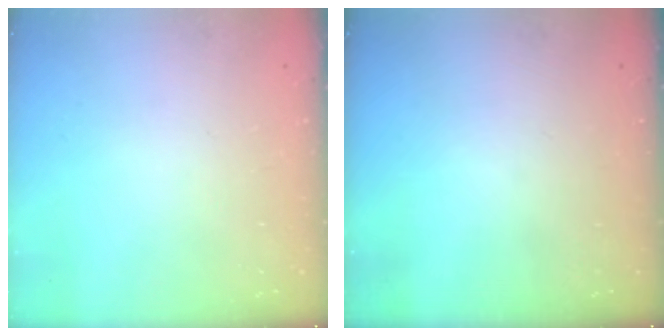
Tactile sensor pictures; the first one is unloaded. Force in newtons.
{"total": 0.0}